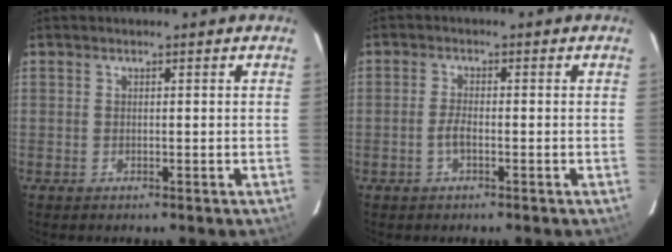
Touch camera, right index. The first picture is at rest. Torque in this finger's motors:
{"motor_torque": [0.47, -0.34, 0.27, 0.07]}